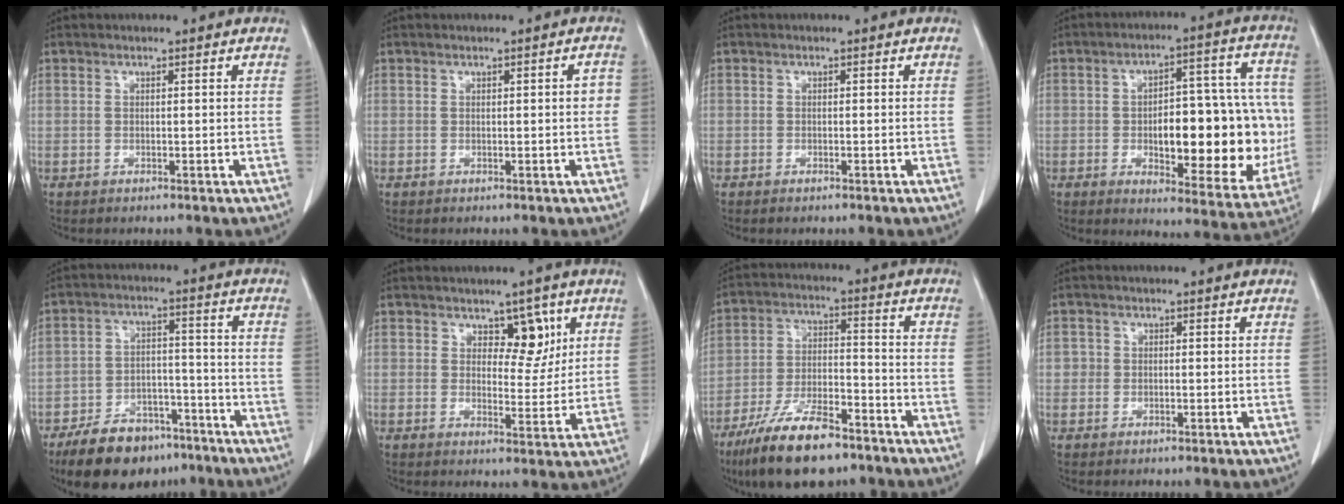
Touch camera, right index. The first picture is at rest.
{"total": 1.6, "force": [0.1, 0.4, 1.5], "torque": [-0.015, 0.004, 0.001]}
{"total": 0.7, "force": [-0.5, 0.2, 0.3], "torque": [-0.010, -0.002, -0.007]}
{"total": 19.7, "force": [-2.0, 7.3, 18.2], "torque": [-0.208, 0.027, -0.010]}
{"total": 12.6, "force": [-9.4, 6.4, 5.3], "torque": [-0.081, 0.012, -0.152]}
{"total": 5.1, "force": [2.6, 2.8, 3.3], "torque": [-0.033, -0.003, 0.039]}
{"total": 14.4, "force": [-10.3, 4.2, 9.1], "torque": [-0.177, -0.015, -0.186]}
{"total": 1.5, "force": [0.0, 1.5, 0.2], "torque": [0.004, 0.005, -0.002]}